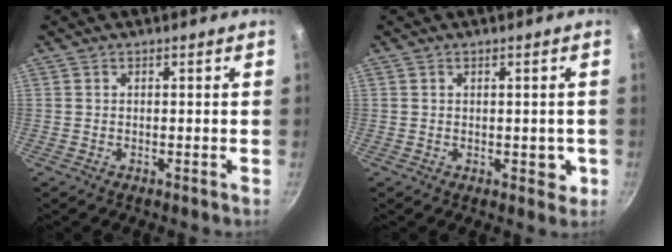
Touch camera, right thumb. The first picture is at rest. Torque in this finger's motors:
{"motor_torque": [0.76, 0.71, 0.43, -0.07, 0.05]}